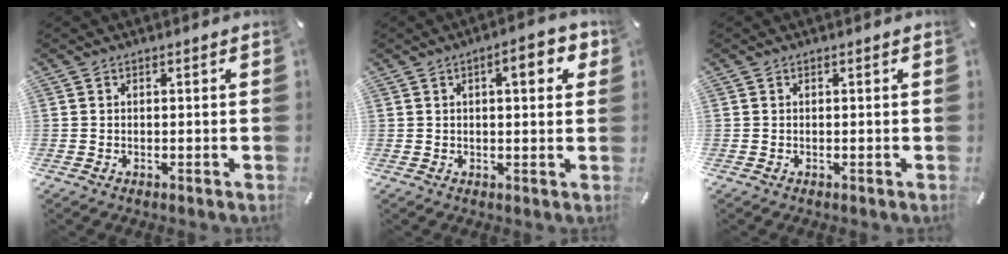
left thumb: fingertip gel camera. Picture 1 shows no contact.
{"total": 6.5, "force": [2.6, 2.3, 5.5], "torque": [-0.071, -0.007, 0.034]}
{"total": 0.0}